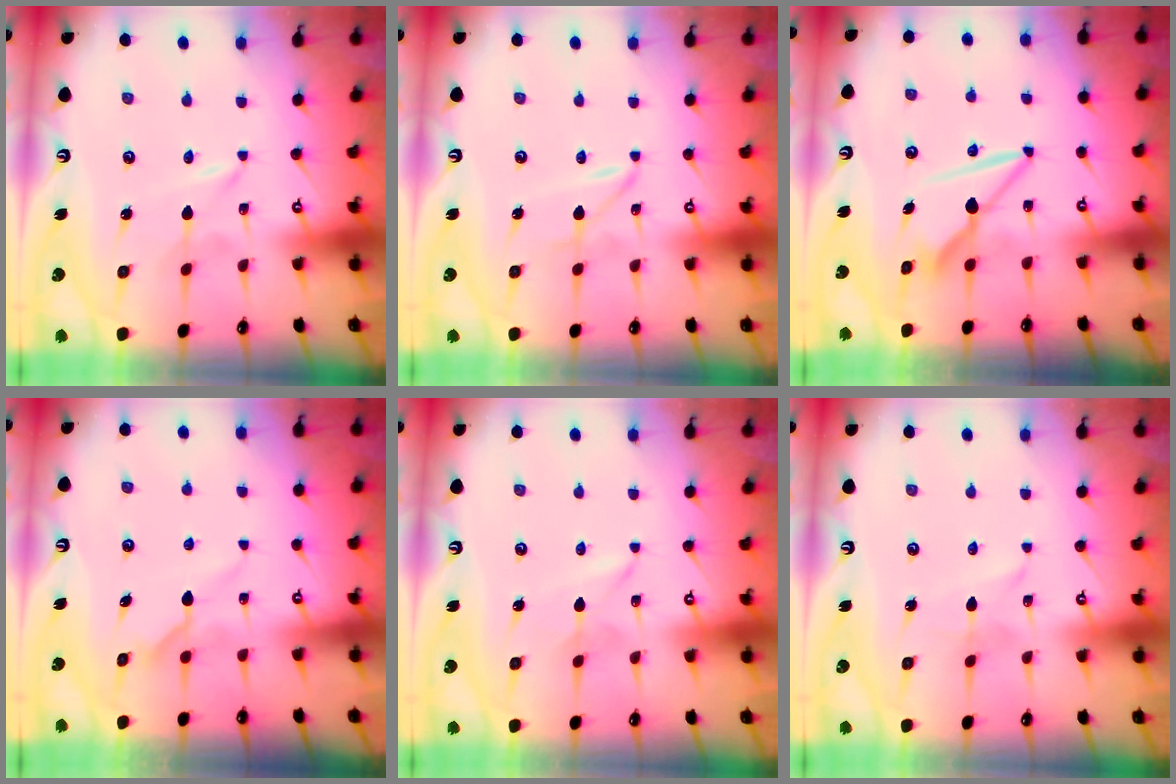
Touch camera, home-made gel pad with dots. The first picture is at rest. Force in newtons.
{"total": 1.6, "press": 1.5, "slide": 0.2}
{"total": 7.5, "press": 7.5, "slide": 0.4}
{"total": 6.6, "press": 6.6, "slide": 0.6}
{"total": 1.2, "press": 1.2, "slide": 0.1}
{"total": 1.6, "press": 1.6, "slide": 0.2}